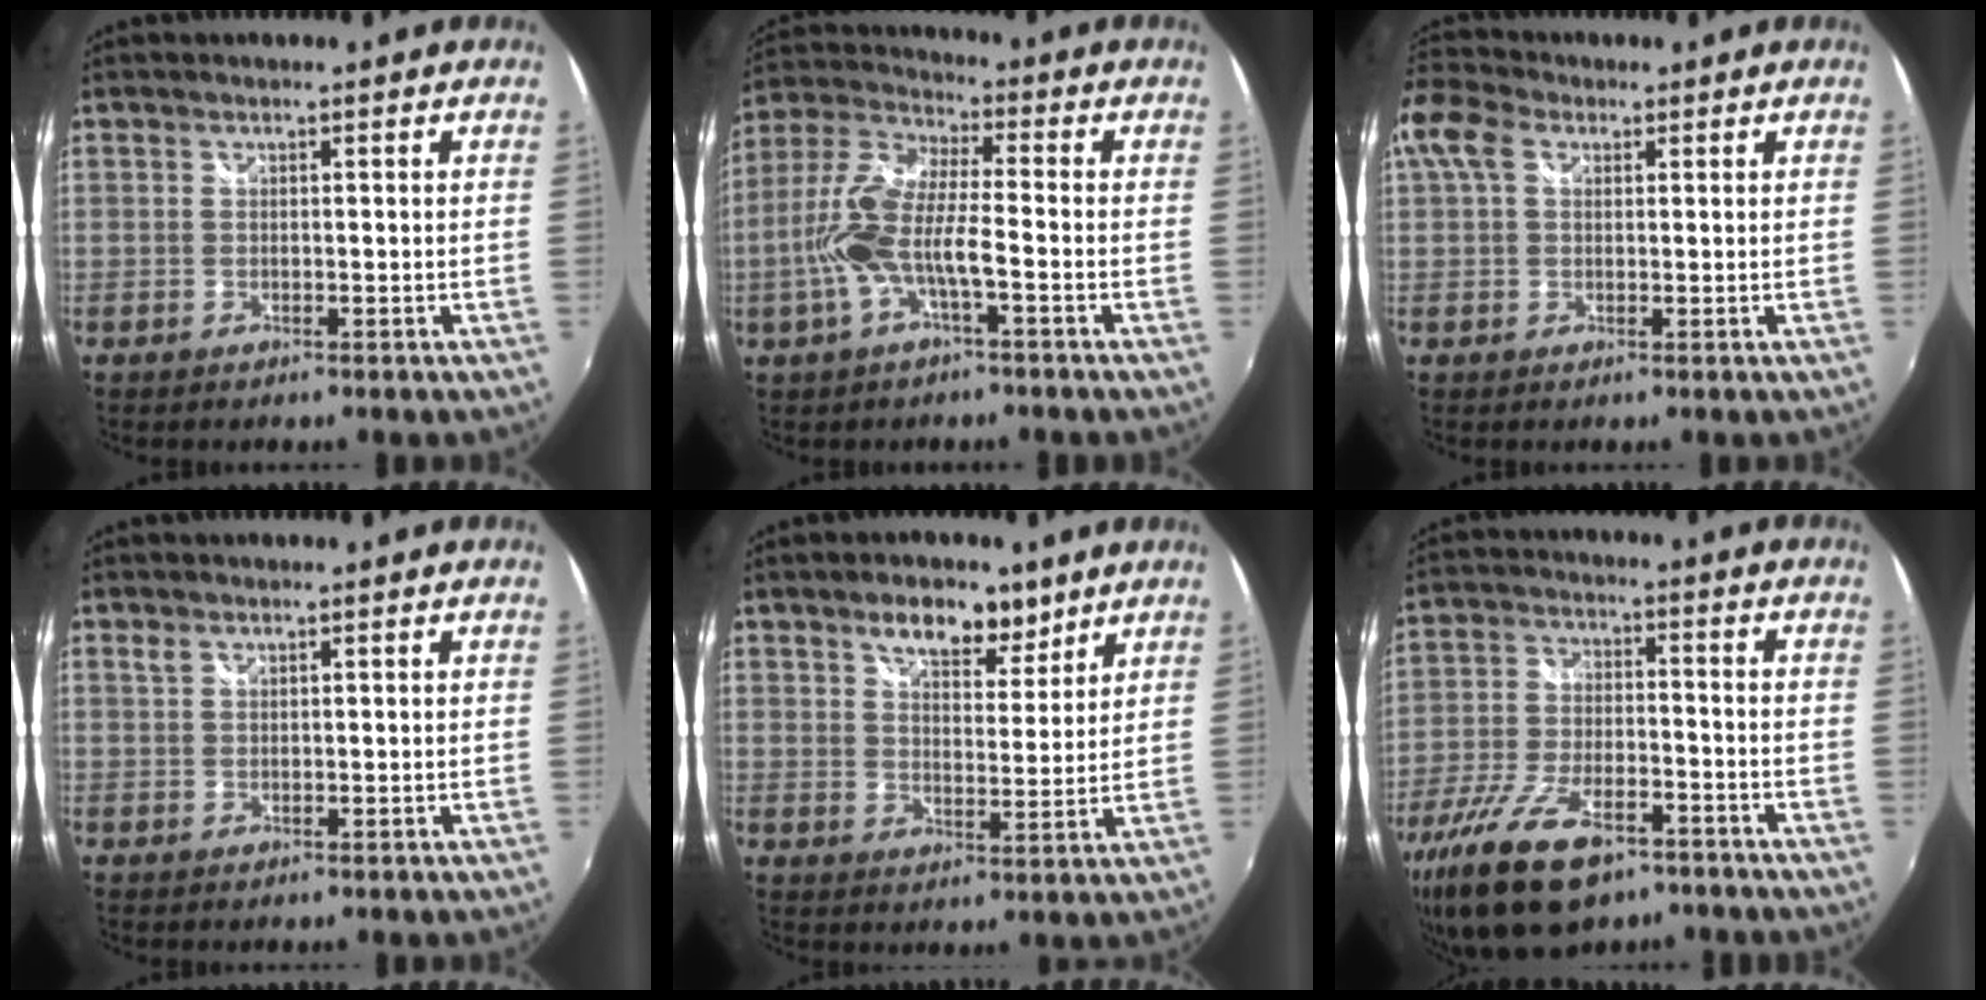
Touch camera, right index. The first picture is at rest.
{"total": 12.0, "force": [-3.3, 3.2, 11.1], "torque": [-0.239, 0.003, -0.064]}
{"total": 10.0, "force": [2.8, 7.2, 6.4], "torque": [-0.158, 0.032, 0.047]}
{"total": 0.9, "force": [0.6, 0.4, 0.5], "torque": [-0.009, 0.001, 0.012]}
{"total": 8.4, "force": [5.8, 4.1, 4.6], "torque": [-0.066, 0.004, 0.092]}
{"total": 16.7, "force": [-11.1, 7.4, 10.1], "torque": [-0.221, -0.036, -0.194]}